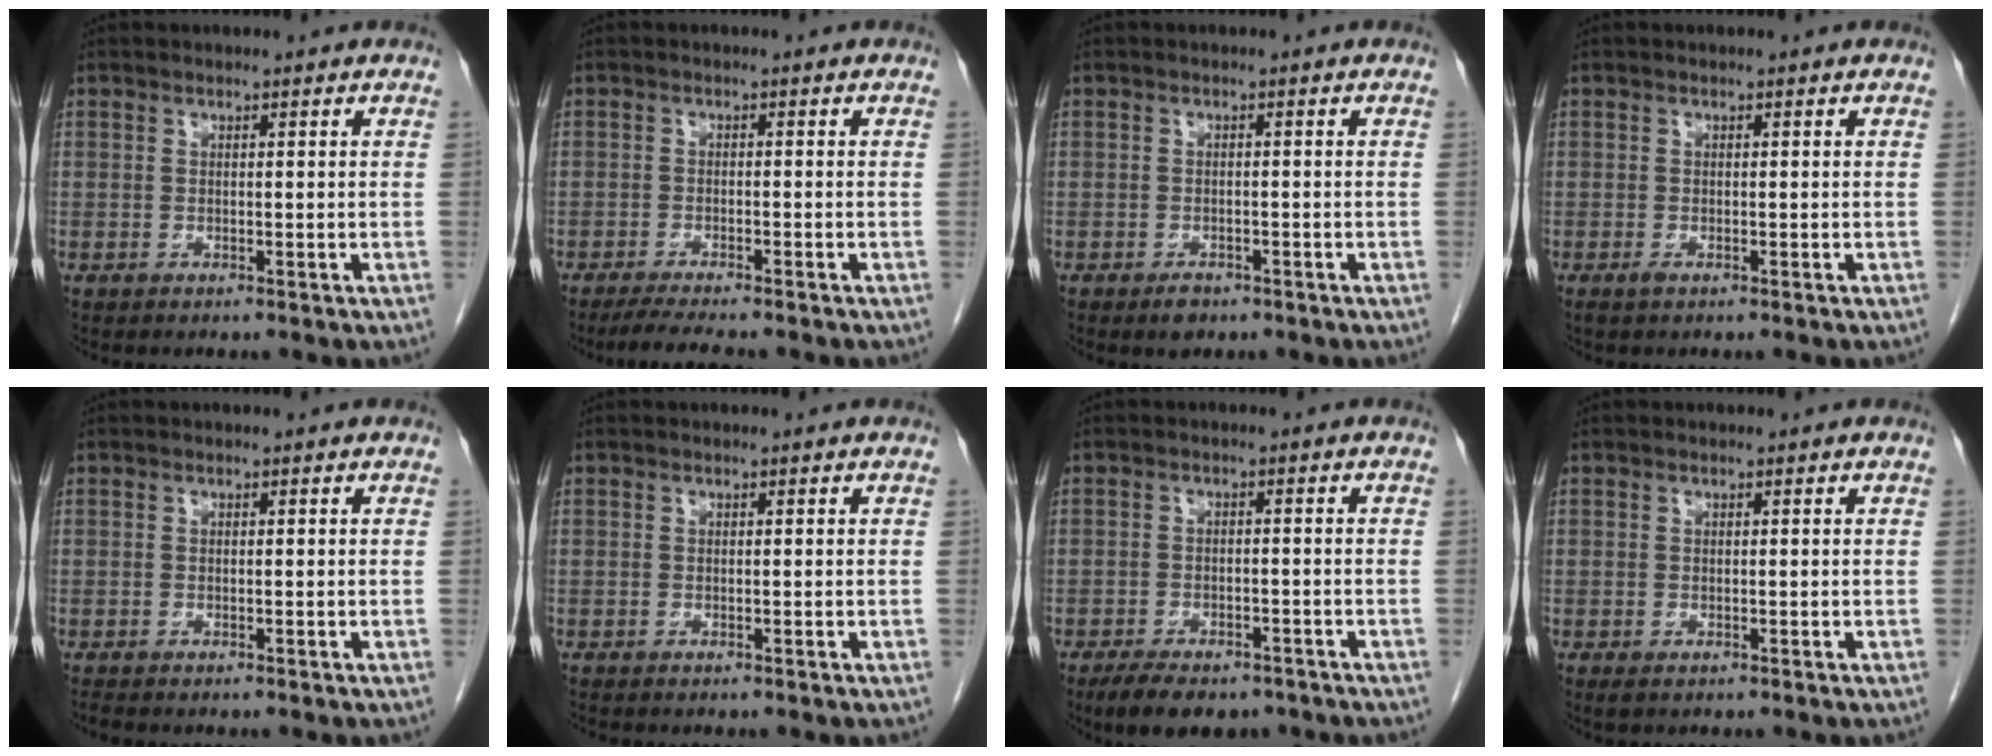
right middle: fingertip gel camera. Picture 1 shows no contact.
{"total": 5.2, "force": [-4.4, 0.3, 2.8], "torque": [-0.044, -0.014, -0.072]}
{"total": 1.9, "force": [-1.3, 1.0, 0.9], "torque": [-0.016, 0.000, -0.012]}
{"total": 0.6, "force": [-0.4, 0.2, 0.4], "torque": [-0.009, -0.001, -0.005]}
{"total": 0.6, "force": [-0.6, 0.0, 0.2], "torque": [-0.009, -0.003, -0.014]}
{"total": 0.0}
{"total": 9.3, "force": [-7.2, 3.5, 4.7], "torque": [-0.065, -0.004, -0.105]}
{"total": 0.6, "force": [-0.3, 0.3, 0.4], "torque": [-0.007, -0.001, 0.000]}